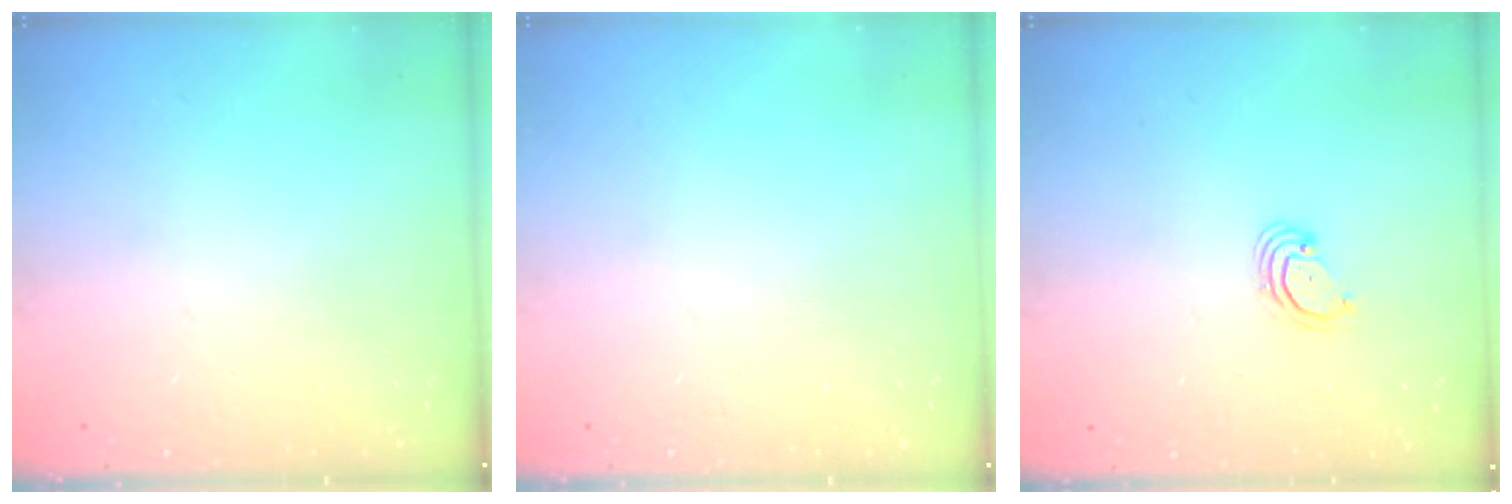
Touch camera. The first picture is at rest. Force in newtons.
{"total": 0.0}
{"total": 3.0, "press": 3.0, "slide": 0.3}